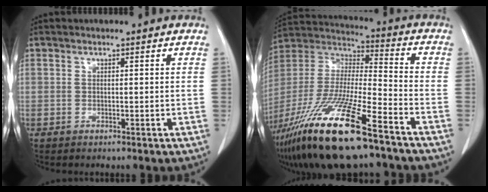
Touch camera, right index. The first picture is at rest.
{"total": 24.0, "force": [-15.6, 3.3, 17.9], "torque": [-0.381, -0.053, -0.292]}